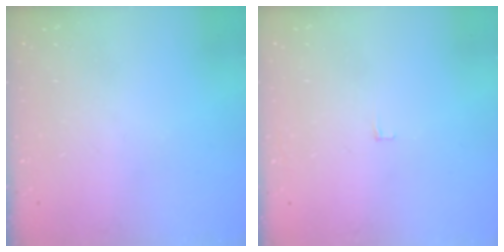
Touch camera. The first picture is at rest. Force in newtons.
{"total": 3.4, "press": 3.4, "slide": 0.3}